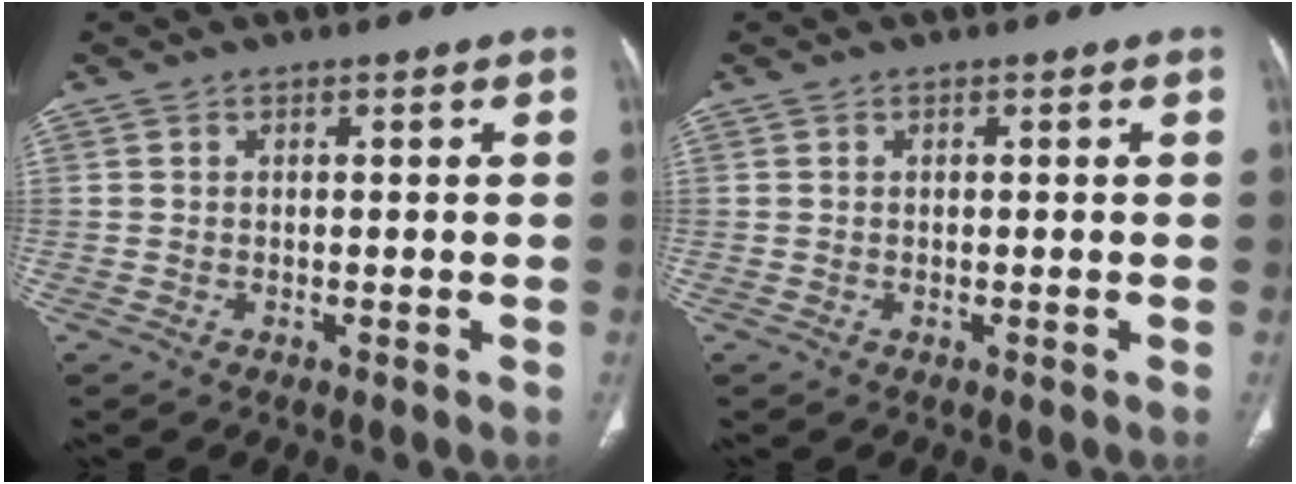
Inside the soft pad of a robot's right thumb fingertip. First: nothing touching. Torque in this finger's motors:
{"motor_torque": [0.05, 0.05, 0.00, 0.00, 0.00]}